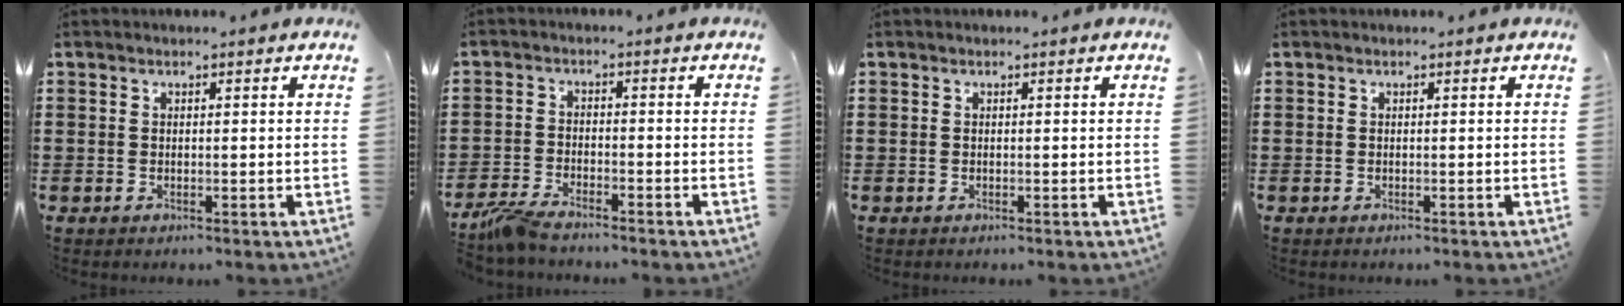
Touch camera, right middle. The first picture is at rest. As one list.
[{"total": 3.8, "force": [-3.3, 0.4, 1.7], "torque": [-0.058, -0.006, -0.073]}, {"total": 0.0}, {"total": 0.0}]